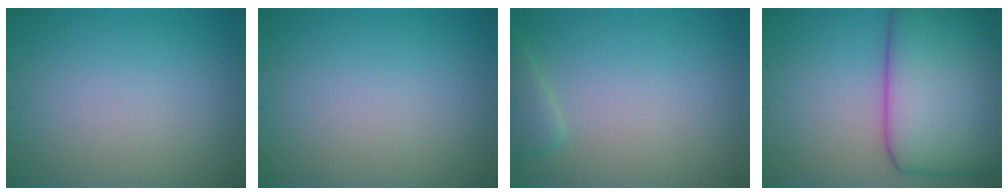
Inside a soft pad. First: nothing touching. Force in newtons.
{"total": 0.0}
{"total": 1.9, "press": 1.8, "slide": 0.2}
{"total": 14.6, "press": 14.6, "slide": 0.3}